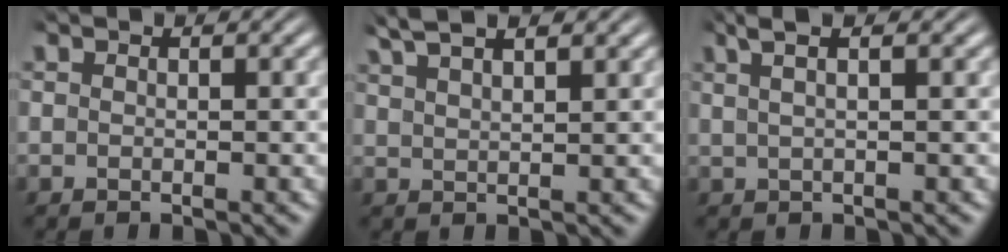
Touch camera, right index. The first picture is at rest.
{"total": 3.9, "force": [3.2, 1.0, 1.9], "torque": [-0.044, 0.005, 0.057]}
{"total": 3.6, "force": [2.3, 1.2, 2.5], "torque": [-0.041, 0.019, 0.030]}